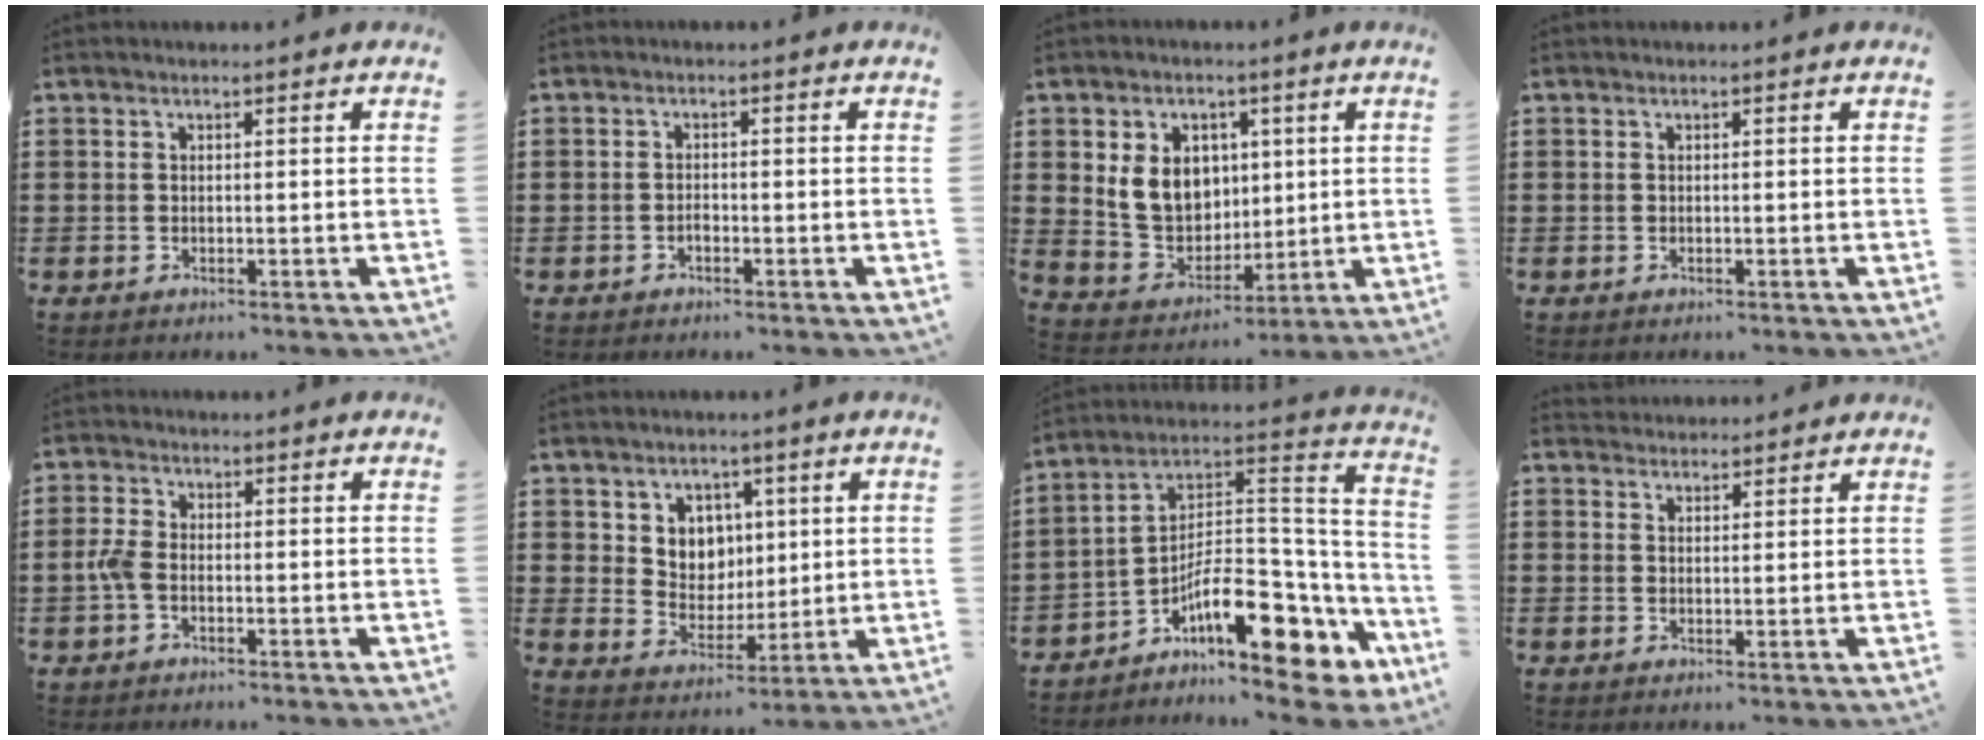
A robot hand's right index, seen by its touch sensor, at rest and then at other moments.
{"total": 1.0, "force": [-0.6, 0.4, 0.6], "torque": [-0.012, -0.003, -0.010]}
{"total": 8.6, "force": [1.8, 7.2, 4.3], "torque": [-0.100, 0.013, 0.036]}
{"total": 0.0}
{"total": 2.7, "force": [-0.9, 1.4, 2.1], "torque": [-0.062, -0.005, -0.022]}
{"total": 5.4, "force": [2.4, 4.7, 1.0], "torque": [-0.041, 0.000, 0.043]}
{"total": 13.4, "force": [-7.5, 5.7, 9.5], "torque": [-0.119, 0.010, -0.127]}
{"total": 2.1, "force": [2.0, -0.2, -0.6], "torque": [0.009, 0.000, 0.040]}